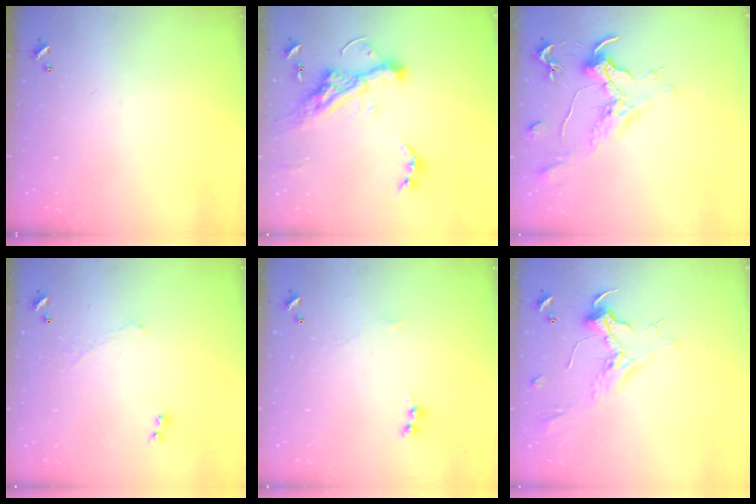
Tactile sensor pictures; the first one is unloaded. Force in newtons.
{"total": 12.9, "press": 12.8, "slide": 1.9}
{"total": 1.5, "press": 1.3, "slide": 0.8}
{"total": 1.1, "press": 0.7, "slide": 0.9}
{"total": 1.6, "press": 1.6, "slide": 0.2}
{"total": 2.4, "press": 2.3, "slide": 0.8}